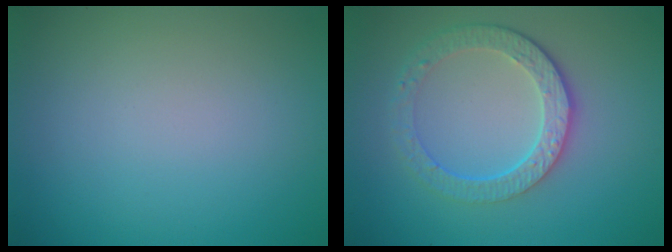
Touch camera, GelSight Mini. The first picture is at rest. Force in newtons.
{"total": 4.5, "press": 3.4, "slide": 3.0}